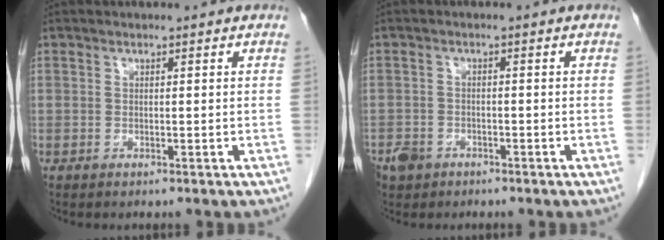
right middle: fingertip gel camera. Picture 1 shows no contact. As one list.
[{"total": 3.8, "force": [-2.5, 2.8, 0.7], "torque": [-0.014, 0.004, -0.042]}]